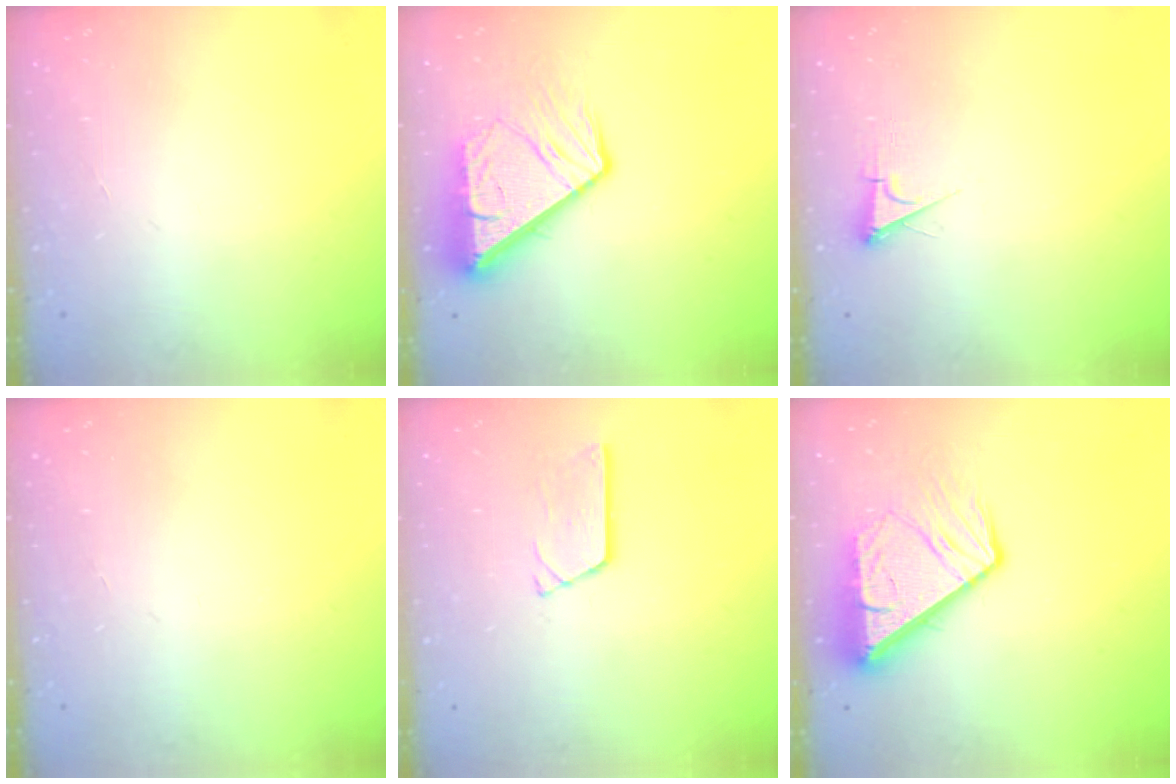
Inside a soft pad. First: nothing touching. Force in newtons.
{"total": 10.9, "press": 10.8, "slide": 1.3}
{"total": 3.4, "press": 3.4, "slide": 0.4}
{"total": 0.0}
{"total": 3.0, "press": 3.0, "slide": 0.3}
{"total": 10.9, "press": 10.8, "slide": 1.3}